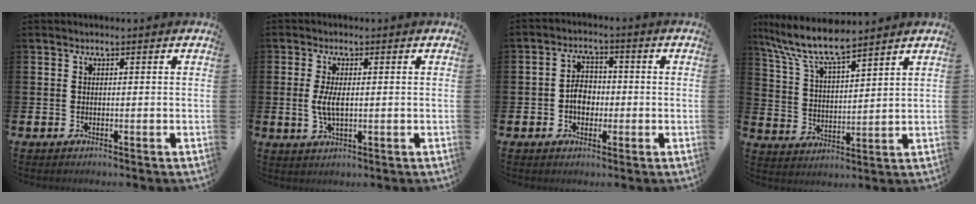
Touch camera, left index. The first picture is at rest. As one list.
[{"total": 3.6, "force": [0.3, 1.5, 3.3], "torque": [-0.065, -0.001, 0.000]}, {"total": 3.9, "force": [-0.8, 2.8, 2.6], "torque": [-0.035, 0.002, -0.020]}, {"total": 8.8, "force": [7.8, 1.4, 3.8], "torque": [-0.099, -0.036, 0.138]}]